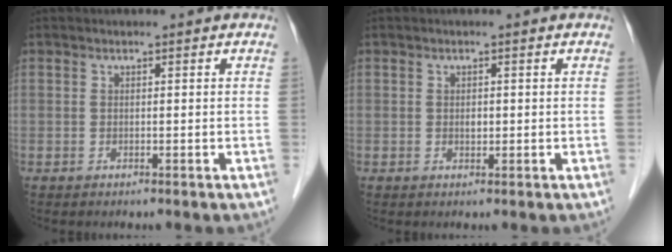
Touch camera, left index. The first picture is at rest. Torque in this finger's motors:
{"motor_torque": [0.00, -0.13, -0.01, 0.00]}